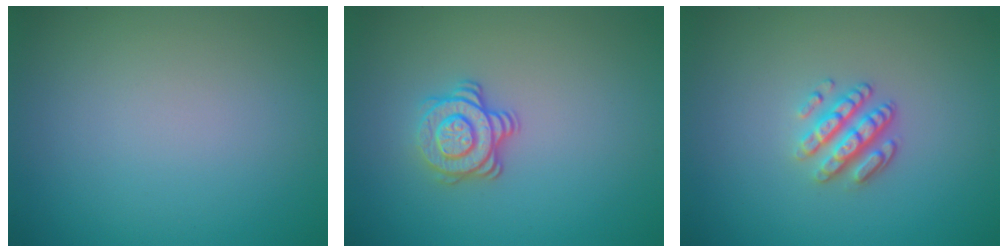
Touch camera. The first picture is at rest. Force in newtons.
{"total": 3.1, "press": 2.5, "slide": 1.7}
{"total": 3.1, "press": 2.6, "slide": 1.7}